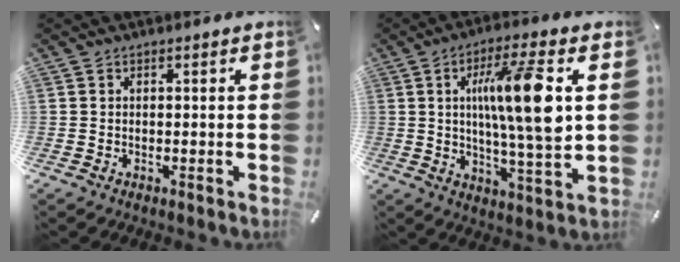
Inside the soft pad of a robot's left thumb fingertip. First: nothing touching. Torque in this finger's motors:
{"motor_torque": [1.23, 2.63, 1.58, -1.19, 0.20]}